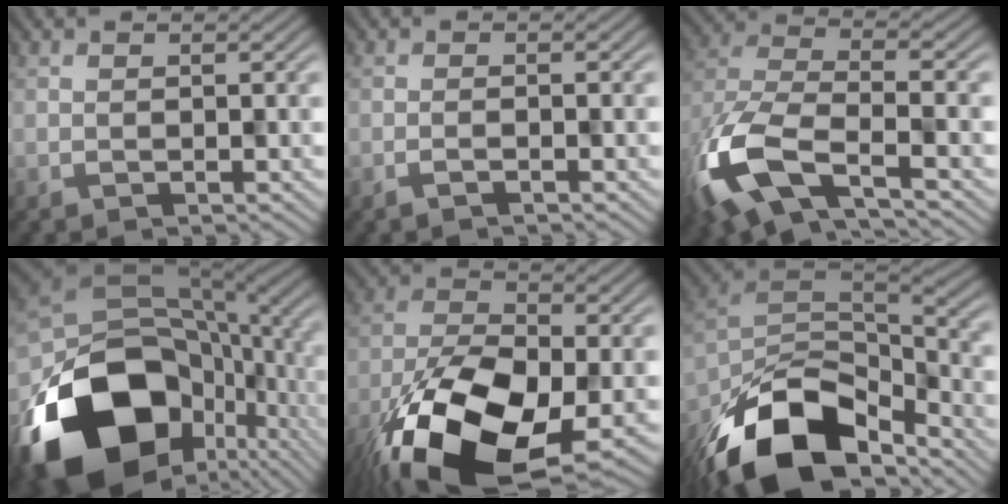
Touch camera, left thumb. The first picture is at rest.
{"total": 1.1, "force": [-0.9, 0.1, 0.6], "torque": [-0.003, 0.004, -0.017]}
{"total": 13.3, "force": [-7.5, 5.5, 9.5], "torque": [-0.229, -0.035, -0.140]}
{"total": 20.5, "force": [-8.0, 14.3, 12.3], "torque": [-0.282, -0.048, -0.109]}
{"total": 17.3, "force": [-9.3, 8.3, 11.9], "torque": [-0.247, -0.049, -0.151]}
{"total": 16.5, "force": [-11.2, 8.1, 9.0], "torque": [-0.202, -0.046, -0.180]}